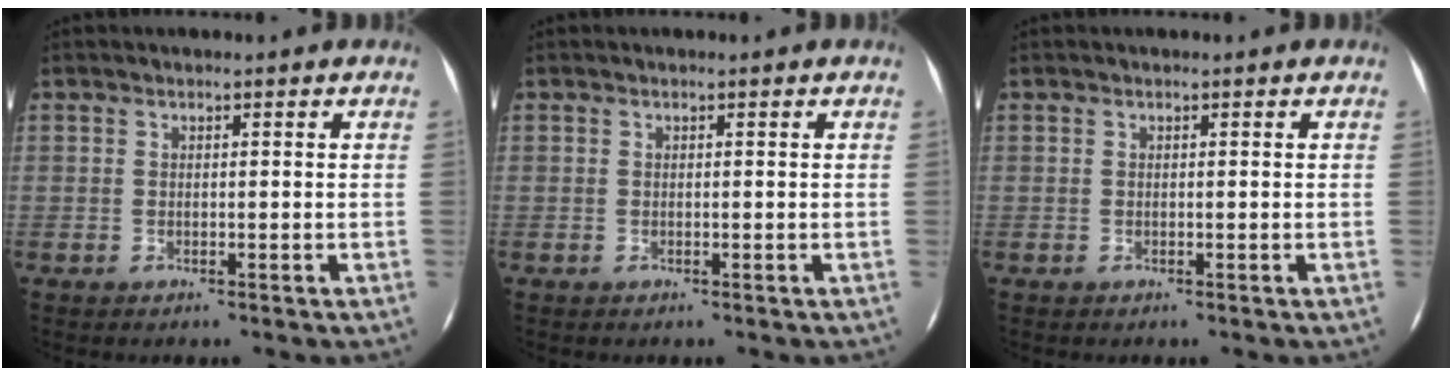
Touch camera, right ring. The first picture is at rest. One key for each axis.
{"total": 0.0}
{"total": 0.0}